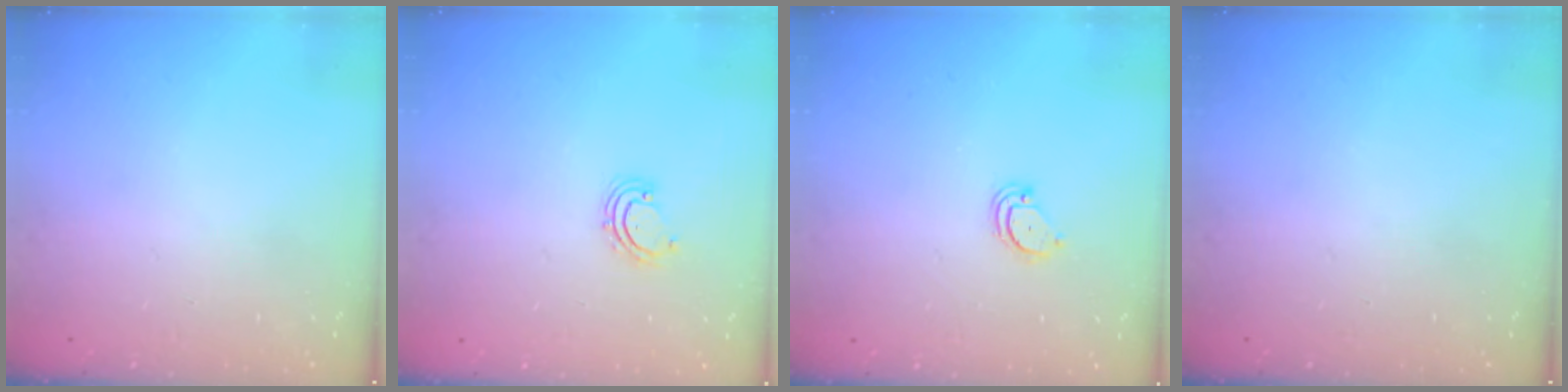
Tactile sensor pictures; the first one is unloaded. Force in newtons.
{"total": 2.9, "press": 2.9, "slide": 0.4}
{"total": 2.6, "press": 2.6, "slide": 0.2}
{"total": 0.0}